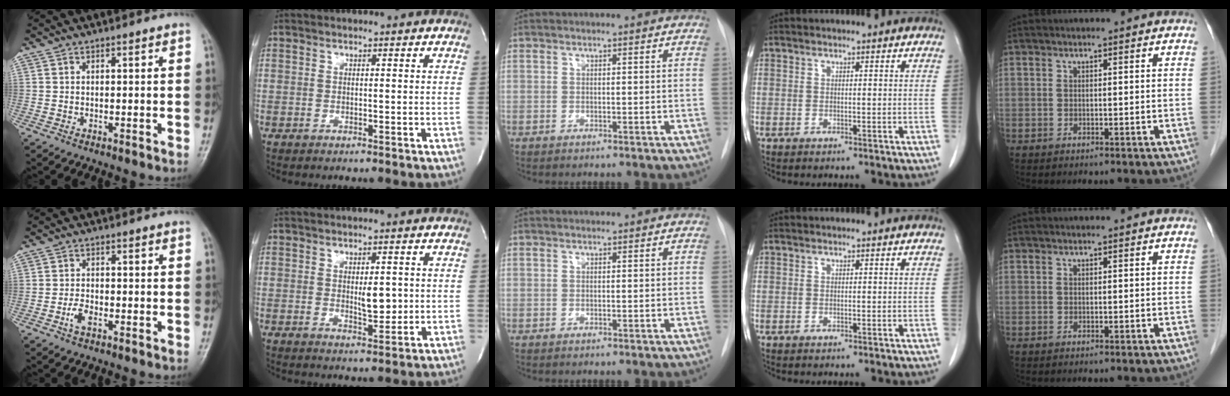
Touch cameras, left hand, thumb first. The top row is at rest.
{"thumb": {"total": 2.7, "force": [-1.3, 1.4, 2.0], "torque": [-0.042, 0.008, -0.026]}, "index": {"total": 3.7, "force": [0.3, 1.4, 3.4], "torque": [-0.056, -0.007, 0.010]}, "middle": {"total": 0.5, "force": [0.5, 0.1, 0.0], "torque": [-0.005, 0.007, 0.010]}}